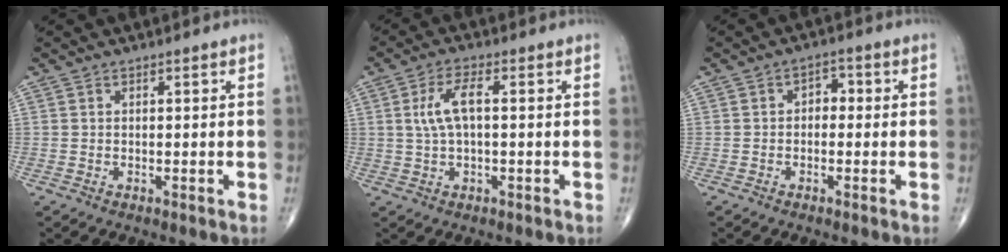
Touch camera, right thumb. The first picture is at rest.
{"total": 7.1, "force": [0.9, 2.4, 6.6], "torque": [-0.151, 0.016, 0.019]}
{"total": 2.8, "force": [-0.2, 2.0, 1.9], "torque": [-0.008, 0.013, -0.014]}